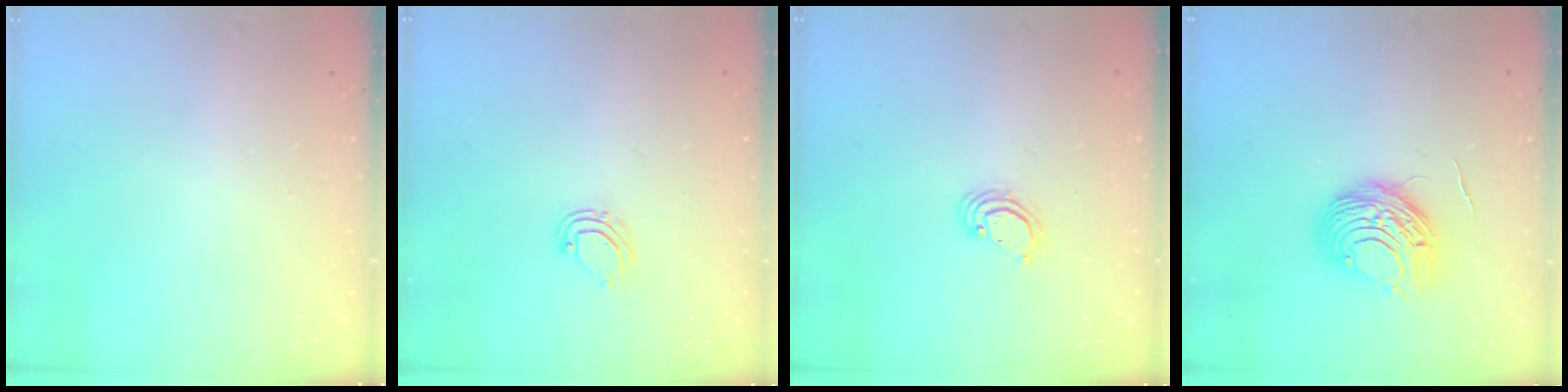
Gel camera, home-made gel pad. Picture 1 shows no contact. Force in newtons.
{"total": 6.5, "press": 6.5, "slide": 1.1}
{"total": 2.6, "press": 2.6, "slide": 0.1}
{"total": 10.1, "press": 10.1, "slide": 0.8}